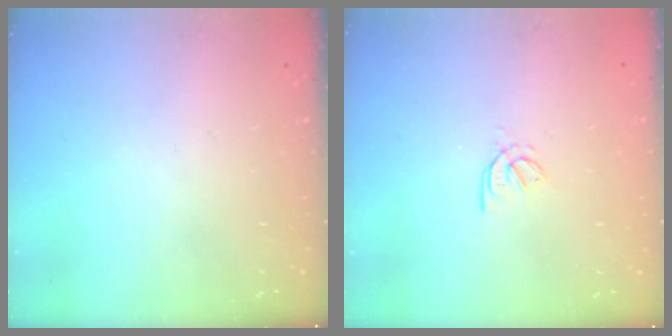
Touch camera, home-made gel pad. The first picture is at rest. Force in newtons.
{"total": 1.7, "press": 1.6, "slide": 0.5}